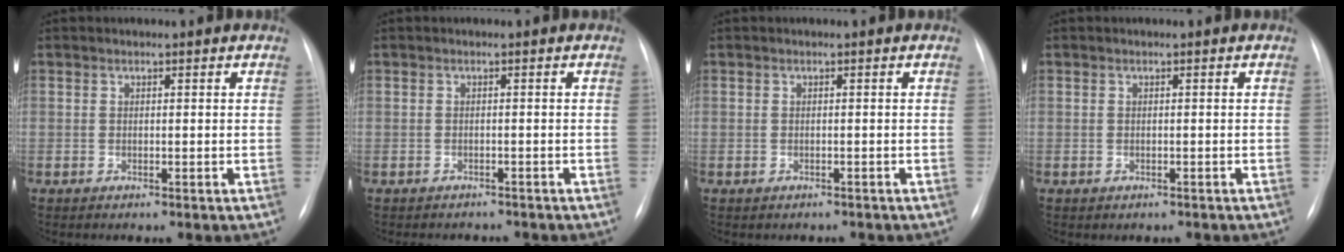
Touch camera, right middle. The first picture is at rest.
{"total": 3.9, "force": [-3.6, 1.6, 0.5], "torque": [-0.004, 0.002, -0.042]}
{"total": 1.6, "force": [-1.3, 0.8, 0.2], "torque": [-0.006, 0.001, -0.016]}
{"total": 1.0, "force": [-0.7, 0.7, 0.1], "torque": [-0.003, 0.002, -0.007]}